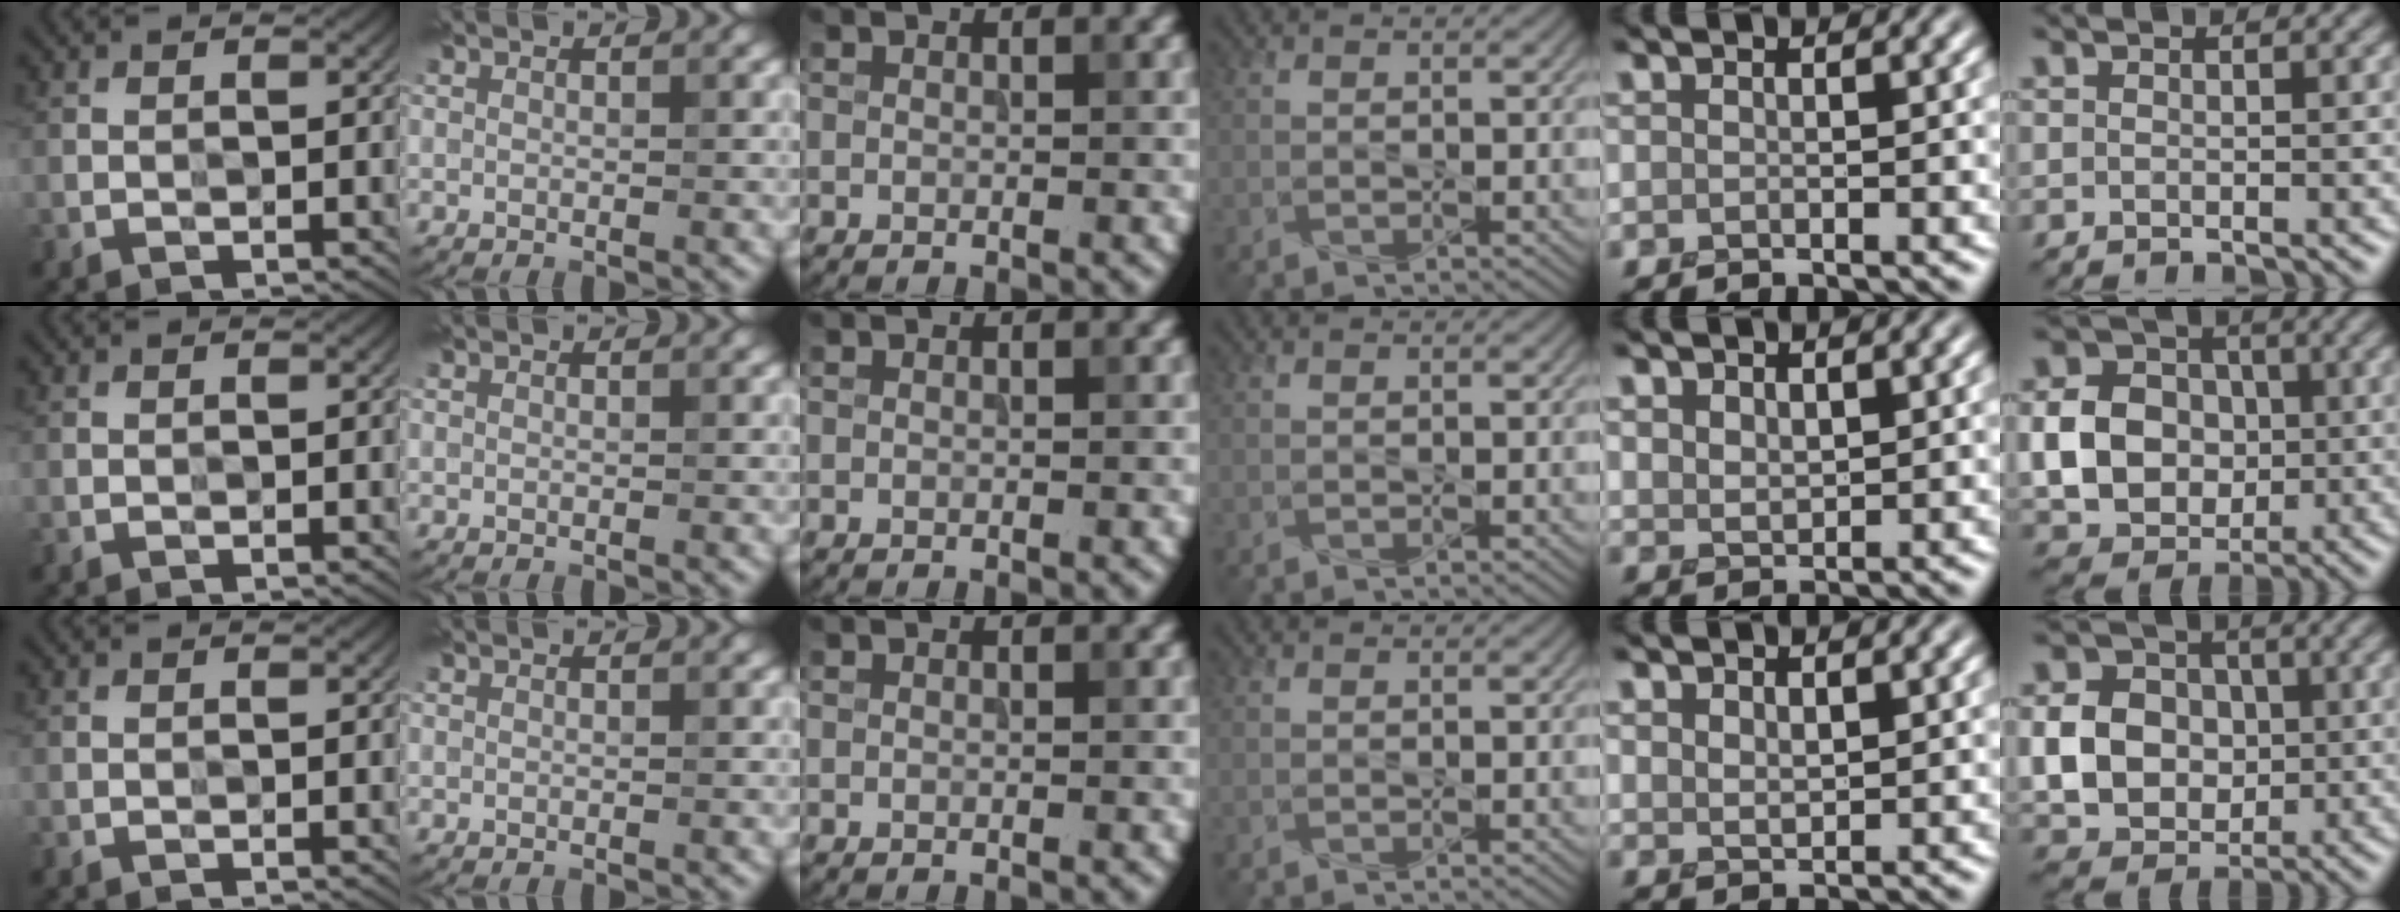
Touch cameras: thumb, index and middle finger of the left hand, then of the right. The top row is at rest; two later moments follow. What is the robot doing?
{"motion": "press", "object": "gel pad"}